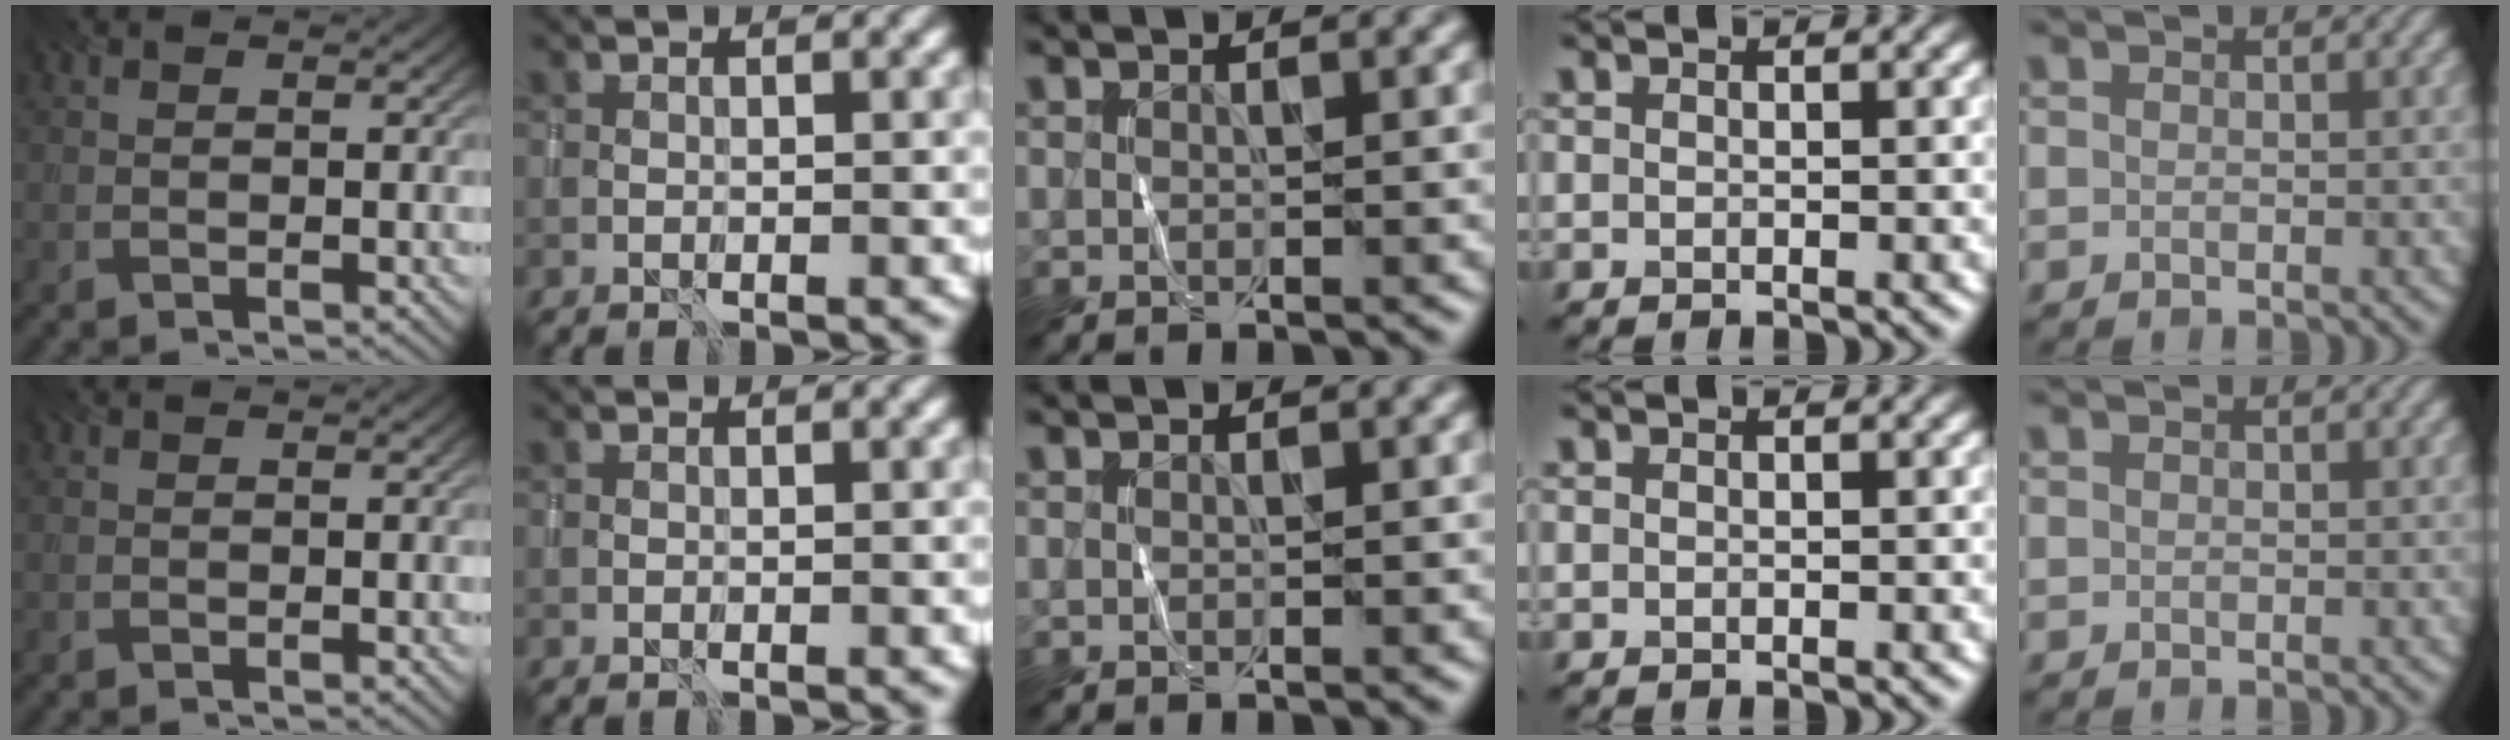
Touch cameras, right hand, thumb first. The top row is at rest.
{}